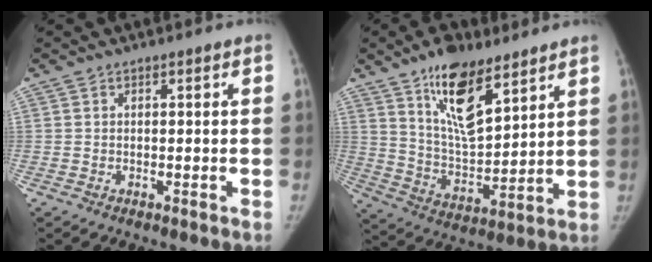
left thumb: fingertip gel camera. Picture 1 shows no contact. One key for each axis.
{"total": 14.8, "fx": 9.1, "fy": 5.9, "fz": 10.0, "tx": -0.145, "ty": -0.058, "tz": 0.170}